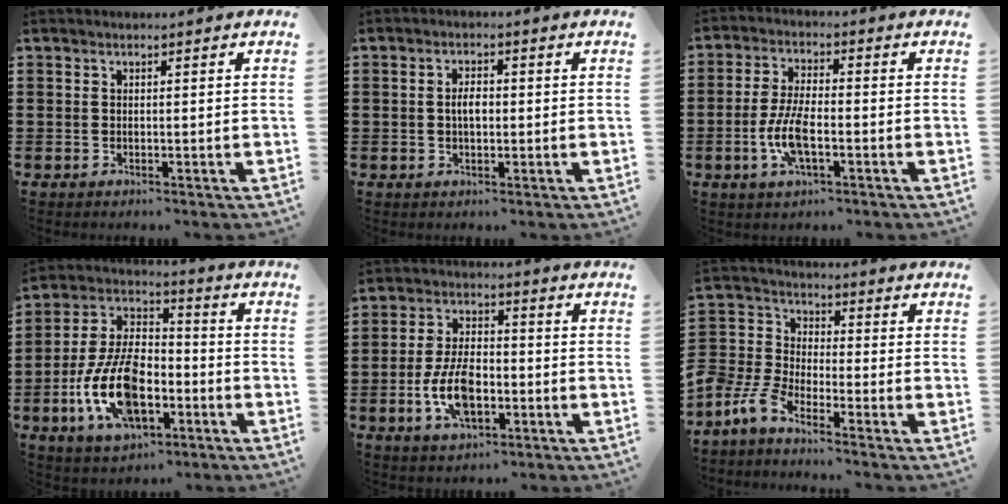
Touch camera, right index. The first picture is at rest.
{"total": 2.6, "force": [0.0, 1.2, 2.4], "torque": [-0.037, 0.000, -0.004]}
{"total": 7.3, "force": [-2.2, 2.4, 6.5], "torque": [-0.151, -0.012, -0.045]}
{"total": 13.5, "force": [-5.3, 6.9, 10.3], "torque": [-0.242, -0.001, -0.103]}
{"total": 8.8, "force": [-2.6, 4.5, 7.1], "torque": [-0.161, -0.002, -0.050]}
{"total": 5.4, "force": [-4.8, 1.6, 1.9], "torque": [-0.081, -0.011, -0.106]}